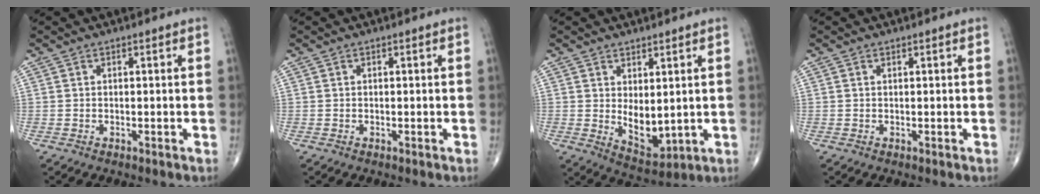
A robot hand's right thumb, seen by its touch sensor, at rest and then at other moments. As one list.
[{"total": 0.0}, {"total": 7.1, "force": [0.8, 3.8, 5.9], "torque": [-0.073, -0.022, 0.031]}, {"total": 0.0}]